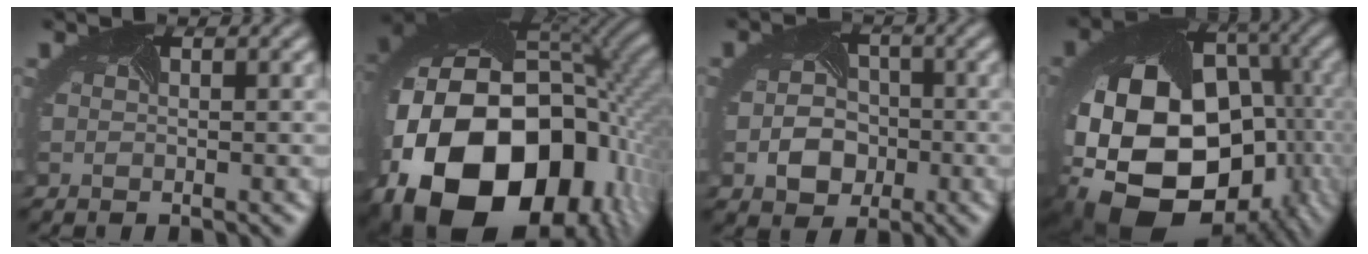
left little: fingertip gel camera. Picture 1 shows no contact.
{"total": 21.7, "force": [-6.6, 15.3, 14.0], "torque": [-0.314, -0.067, -0.079]}
{"total": 4.4, "force": [-1.7, 3.5, 2.2], "torque": [-0.045, -0.011, -0.020]}
{"total": 20.0, "force": [-7.3, 14.4, 11.8], "torque": [-0.248, -0.046, -0.091]}